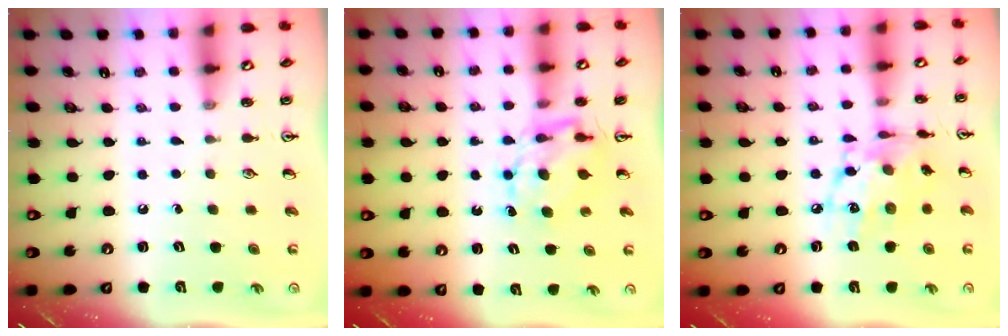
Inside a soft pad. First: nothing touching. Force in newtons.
{"total": 6.8, "press": 6.8, "slide": 0.4}
{"total": 13.8, "press": 13.7, "slide": 0.8}